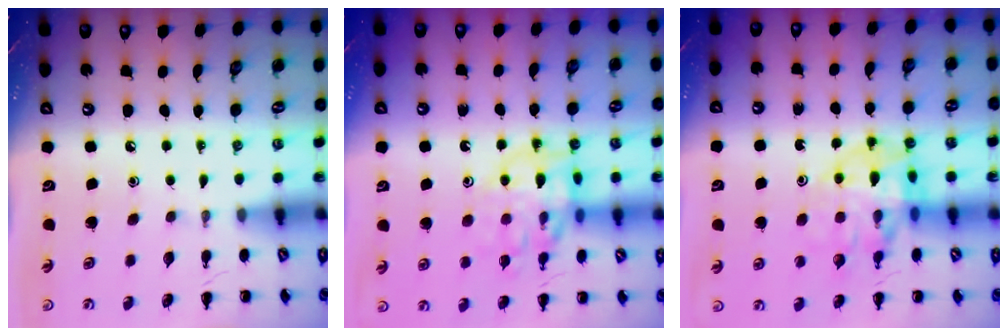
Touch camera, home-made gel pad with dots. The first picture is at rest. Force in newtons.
{"total": 12.9, "press": 12.8, "slide": 1.6}
{"total": 12.9, "press": 12.5, "slide": 3.3}